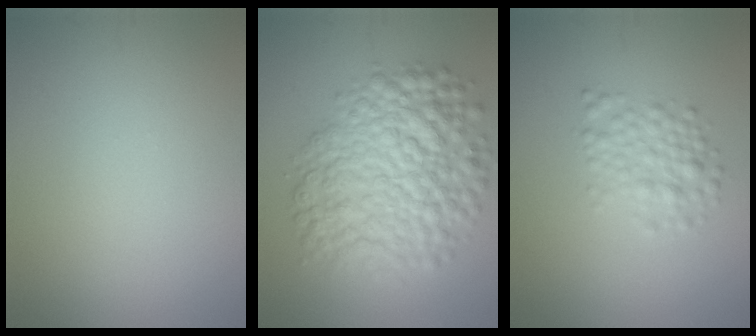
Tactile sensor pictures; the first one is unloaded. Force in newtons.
{"total": 9.4, "press": 9.4, "slide": 0.2}
{"total": 2.7, "press": 2.7, "slide": 0.1}